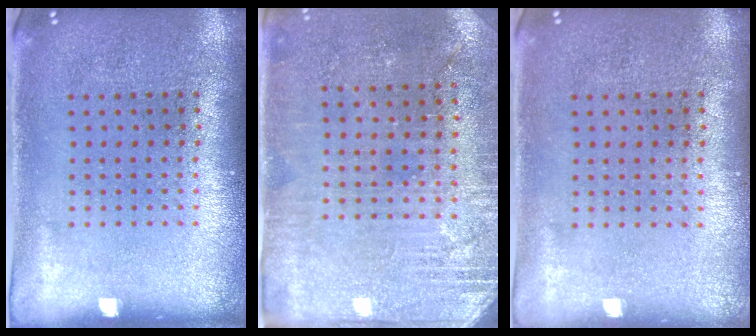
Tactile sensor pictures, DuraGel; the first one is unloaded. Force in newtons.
{"total": 2.8, "press": 2.7, "slide": 0.7}
{"total": 0.0}